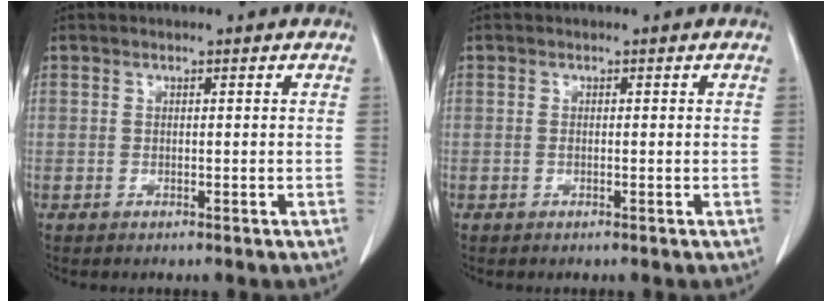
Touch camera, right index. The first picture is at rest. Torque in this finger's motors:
{"motor_torque": [-0.05, 0.00, 0.01, 0.00]}